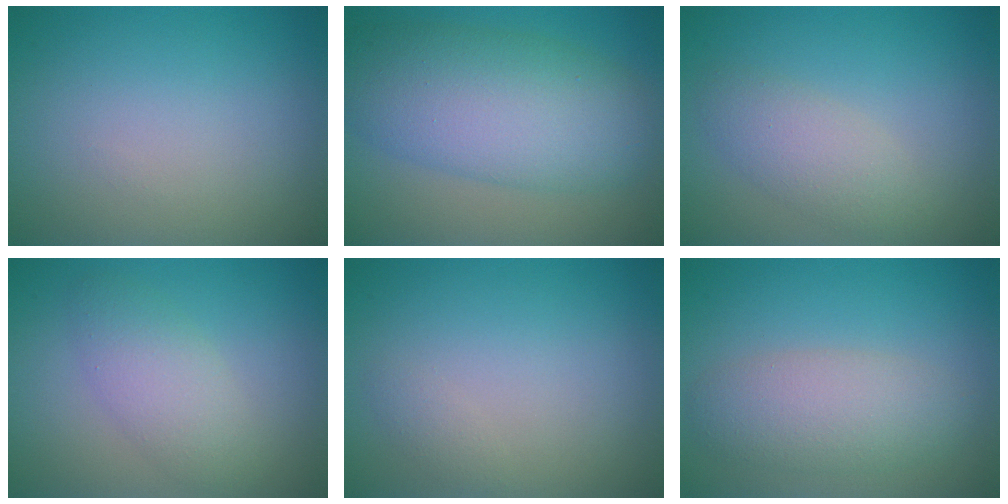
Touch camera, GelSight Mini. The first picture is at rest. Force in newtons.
{"total": 9.1, "press": 9.1, "slide": 0.0}
{"total": 2.9, "press": 2.9, "slide": 0.0}
{"total": 3.3, "press": 3.3, "slide": 0.2}
{"total": 0.7, "press": 0.7, "slide": 0.0}
{"total": 4.2, "press": 4.2, "slide": 0.1}